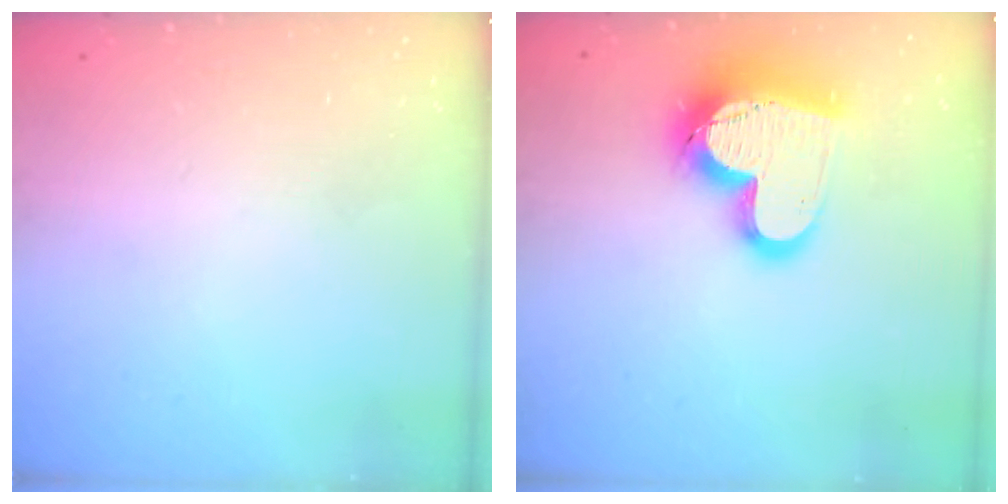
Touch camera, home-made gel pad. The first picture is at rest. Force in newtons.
{"total": 17.4, "press": 17.4, "slide": 1.3}